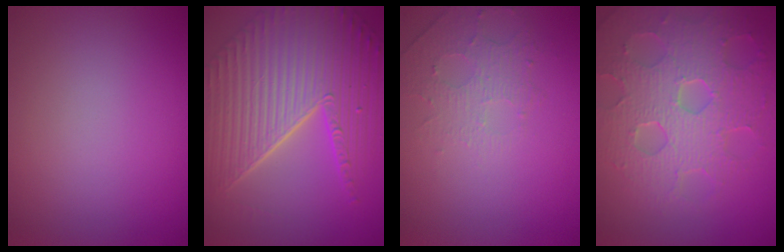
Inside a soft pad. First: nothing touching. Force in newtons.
{"total": 10.8, "press": 7.2, "slide": 8.0}
{"total": 1.6, "press": 1.2, "slide": 1.0}
{"total": 8.3, "press": 5.9, "slide": 5.9}